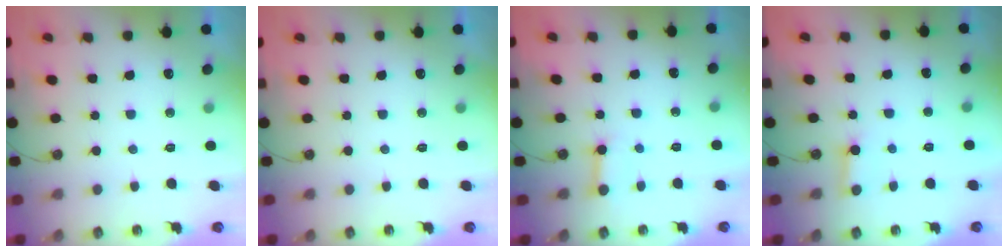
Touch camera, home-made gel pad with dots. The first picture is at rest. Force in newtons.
{"total": 0.0}
{"total": 4.8, "press": 4.8, "slide": 0.6}
{"total": 2.6, "press": 2.5, "slide": 0.3}